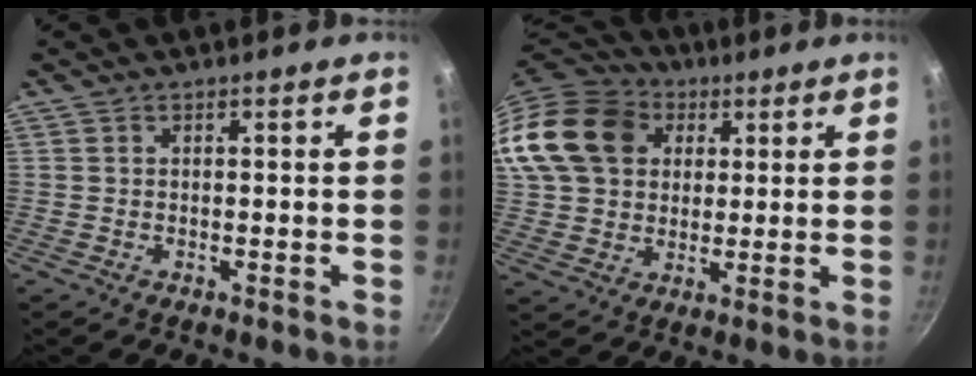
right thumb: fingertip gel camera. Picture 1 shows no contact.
{"total": 18.9, "force": [5.8, 14.8, 10.3], "torque": [-0.186, 0.018, 0.101]}